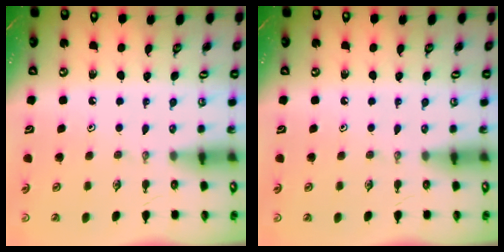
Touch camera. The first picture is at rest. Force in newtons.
{"total": 0.0}